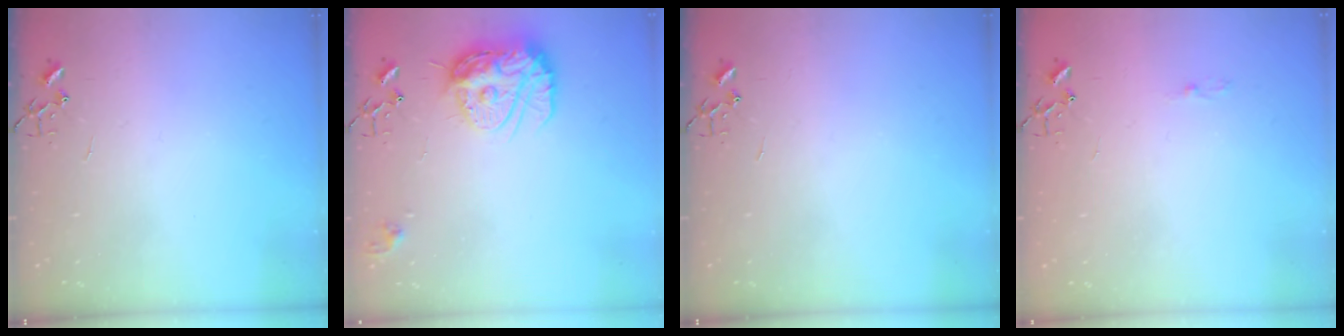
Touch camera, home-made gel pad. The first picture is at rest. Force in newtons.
{"total": 14.6, "press": 14.5, "slide": 1.5}
{"total": 0.0}
{"total": 3.1, "press": 3.0, "slide": 0.5}